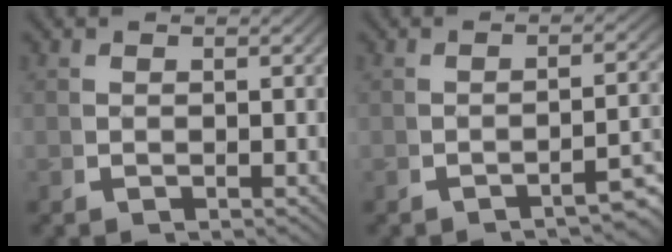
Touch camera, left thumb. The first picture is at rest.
{"total": 3.8, "force": [-2.4, 0.7, 2.8], "torque": [-0.035, 0.001, -0.033]}